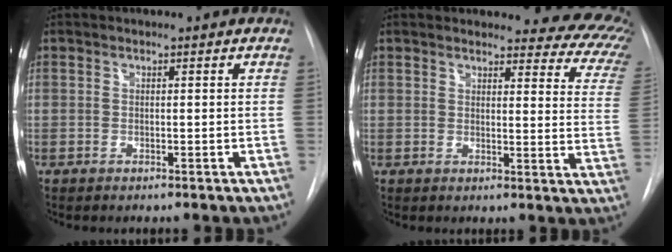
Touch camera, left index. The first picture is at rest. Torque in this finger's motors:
{"motor_torque": [0.99, -1.15, 0.06, -0.03]}